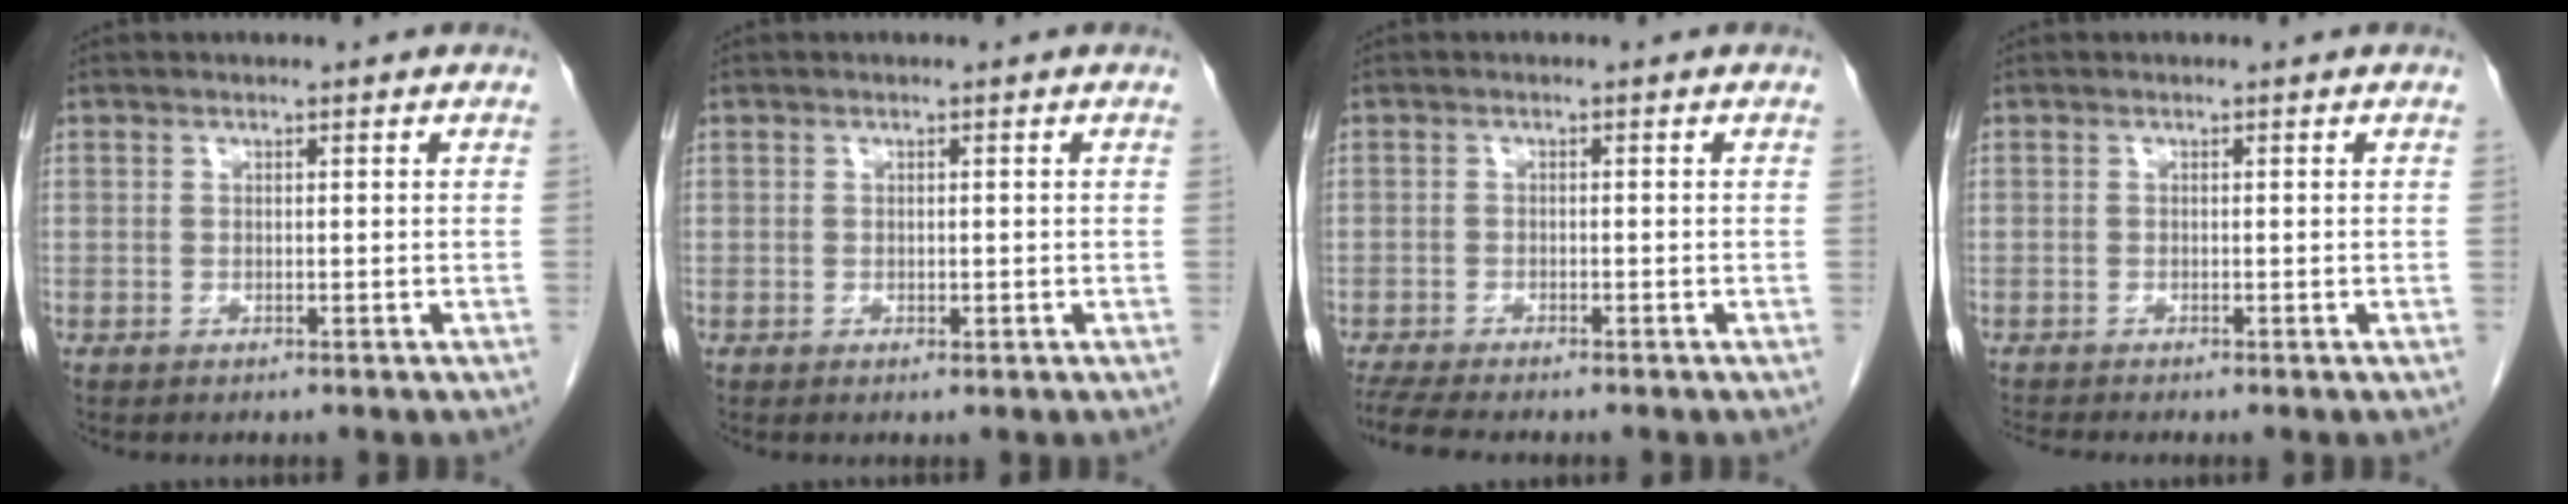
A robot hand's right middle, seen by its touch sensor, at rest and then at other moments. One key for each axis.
{"total": 0.6, "fx": -0.2, "fy": 0.4, "fz": 0.4, "tx": -0.006, "ty": -0.001, "tz": 0.000}
{"total": 6.6, "fx": -5.6, "fy": 1.1, "fz": 3.3, "tx": -0.058, "ty": -0.011, "tz": -0.088}
{"total": 1.2, "fx": -1.0, "fy": -0.7, "fz": 0.0, "tx": -0.012, "ty": -0.008, "tz": -0.020}